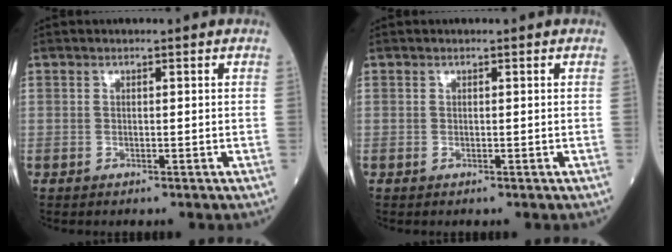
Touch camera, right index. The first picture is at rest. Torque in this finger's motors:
{"motor_torque": [0.00, 0.00, 0.00, 0.00]}